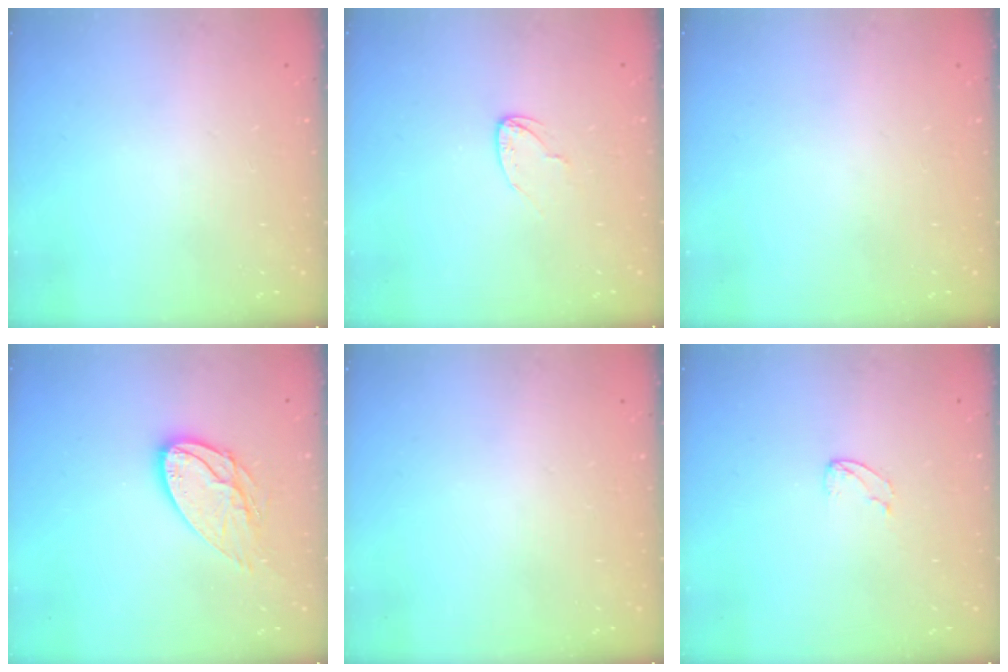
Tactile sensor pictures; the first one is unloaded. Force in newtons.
{"total": 4.3, "press": 4.3, "slide": 0.3}
{"total": 0.0}
{"total": 12.9, "press": 12.9, "slide": 1.0}
{"total": 0.0}
{"total": 2.5, "press": 2.5, "slide": 0.2}